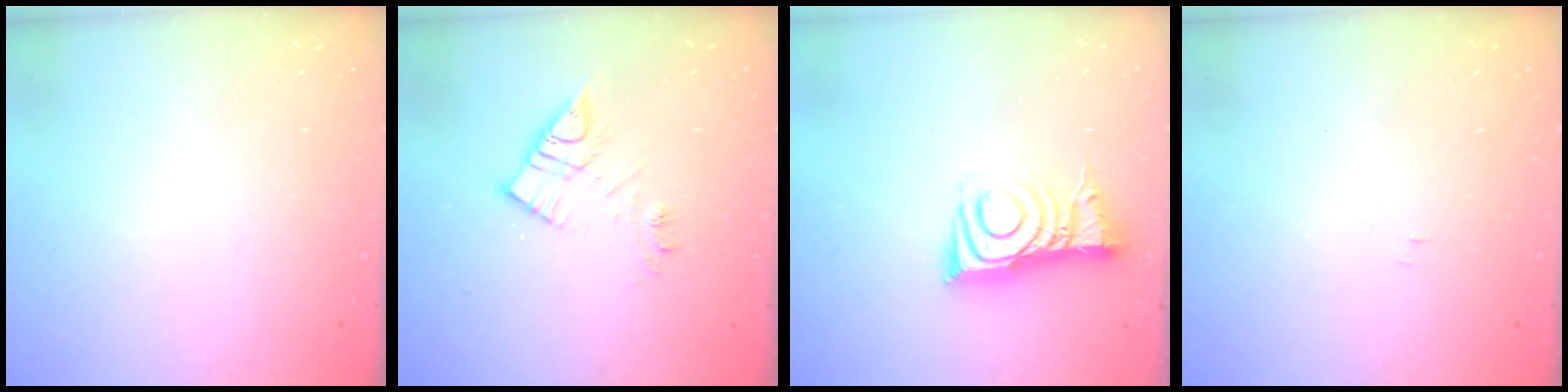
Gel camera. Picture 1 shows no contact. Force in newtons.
{"total": 11.6, "press": 11.6, "slide": 0.9}
{"total": 8.3, "press": 8.3, "slide": 0.7}
{"total": 3.7, "press": 3.7, "slide": 0.5}